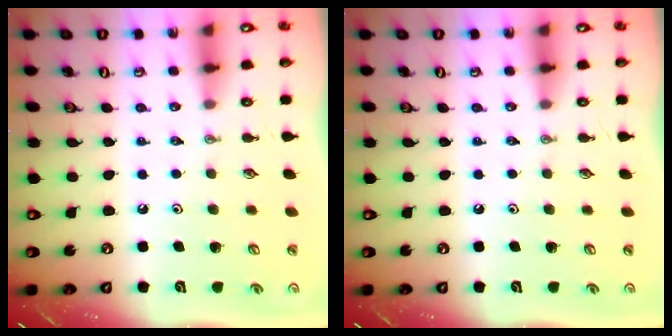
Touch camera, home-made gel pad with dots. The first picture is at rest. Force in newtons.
{"total": 0.0}